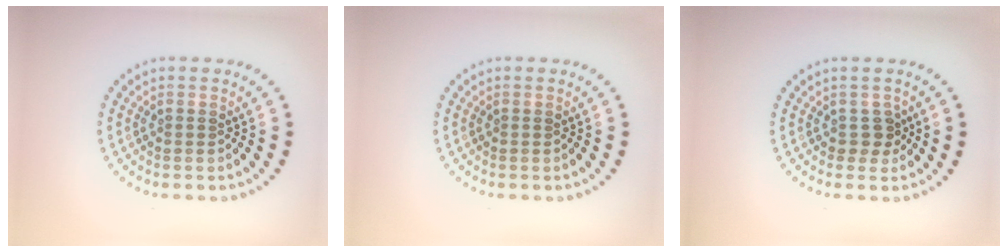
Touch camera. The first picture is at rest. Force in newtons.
{"total": 0.0}
{"total": 1.4, "press": 1.3, "slide": 0.7}